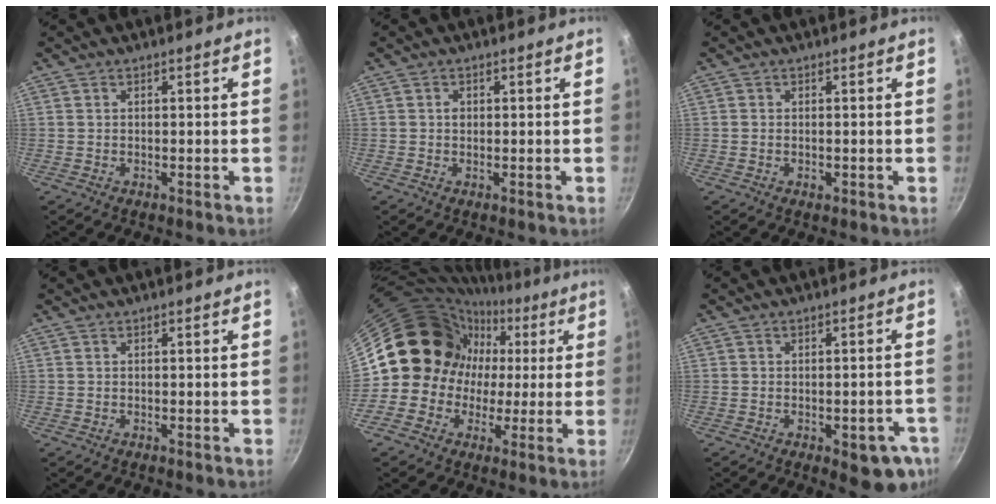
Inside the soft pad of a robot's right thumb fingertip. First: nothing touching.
{"total": 1.1, "force": [0.2, 0.9, 0.5], "torque": [-0.006, 0.002, 0.002]}
{"total": 1.0, "force": [-0.3, 0.6, 0.6], "torque": [-0.010, 0.000, -0.007]}
{"total": 0.0}
{"total": 14.9, "force": [0.9, 14.1, 4.8], "torque": [-0.017, 0.030, -0.001]}
{"total": 8.9, "force": [-3.4, 4.2, 7.0], "torque": [-0.047, 0.014, -0.039]}